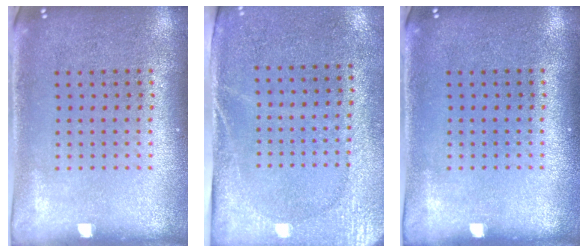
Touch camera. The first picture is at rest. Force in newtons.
{"total": 2.7, "press": 2.3, "slide": 1.4}
{"total": 0.0}